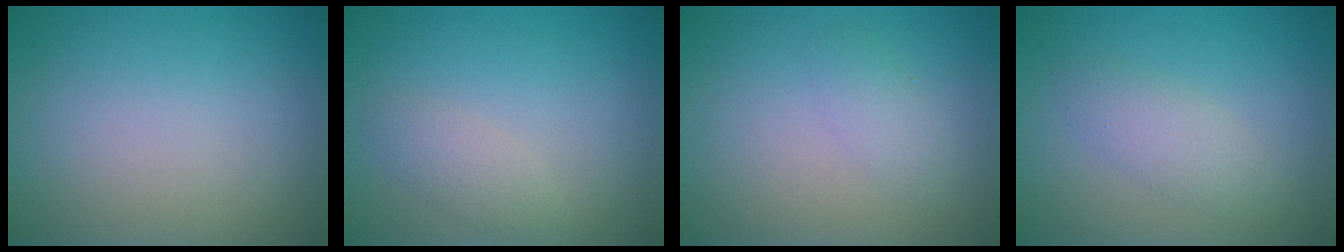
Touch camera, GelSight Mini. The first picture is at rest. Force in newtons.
{"total": 1.6, "press": 1.6, "slide": 0.1}
{"total": 1.5, "press": 1.5, "slide": 0.1}
{"total": 2.2, "press": 2.2, "slide": 0.0}